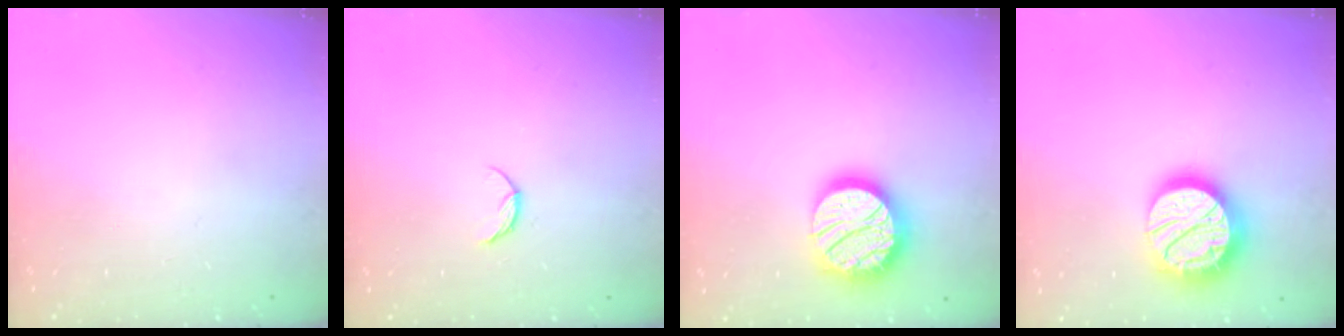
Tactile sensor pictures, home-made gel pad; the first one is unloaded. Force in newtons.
{"total": 4.6, "press": 4.6, "slide": 0.5}
{"total": 20.3, "press": 20.2, "slide": 1.5}
{"total": 19.6, "press": 19.6, "slide": 1.3}